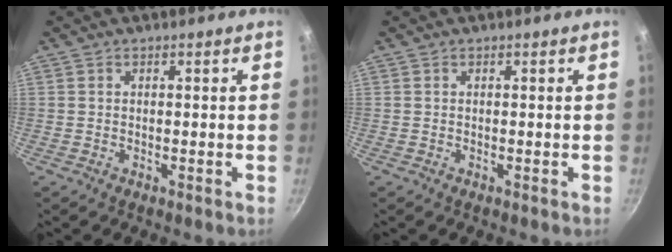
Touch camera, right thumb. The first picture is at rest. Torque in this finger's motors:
{"motor_torque": [-0.04, -0.04, 0.09, 0.01, 0.00]}